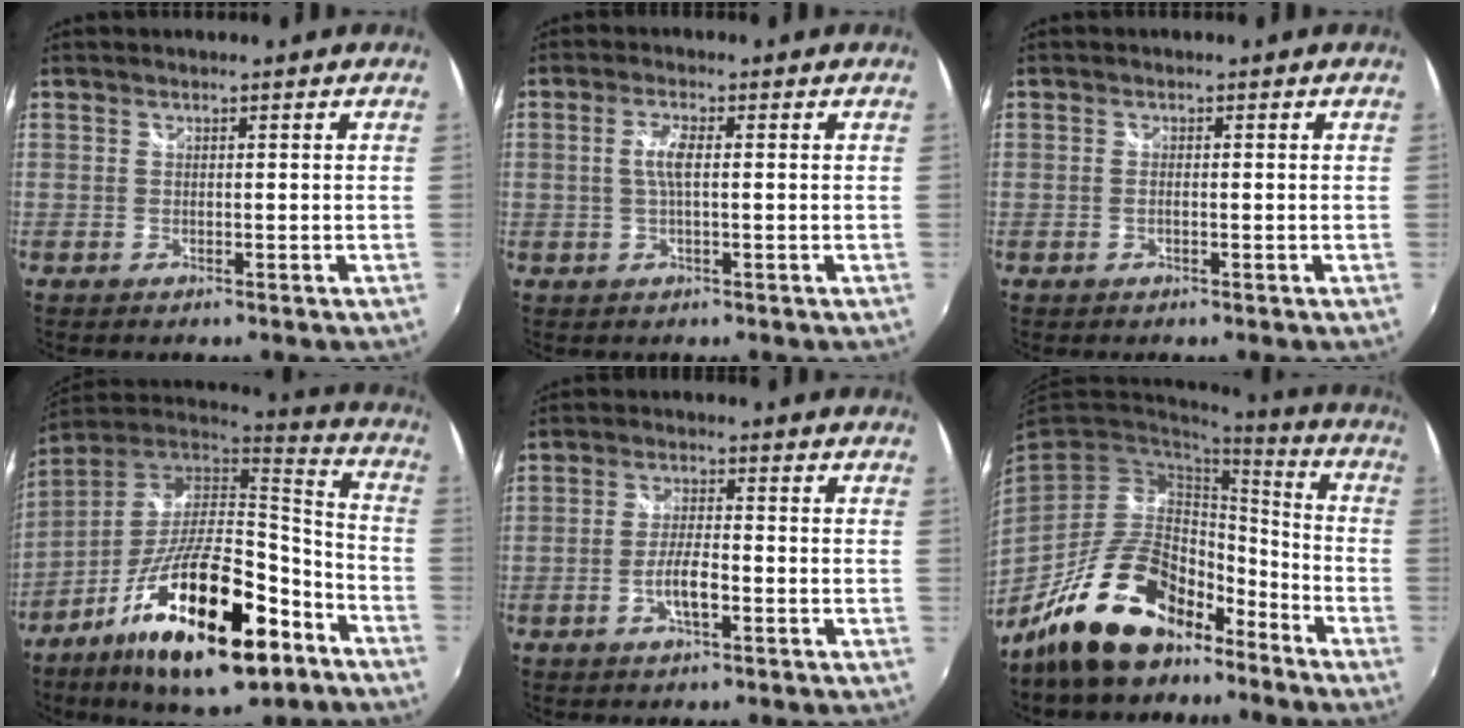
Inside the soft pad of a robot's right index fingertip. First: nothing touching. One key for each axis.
{"total": 3.4, "fx": 0.2, "fy": 0.6, "fz": 3.3, "tx": -0.067, "ty": 0.006, "tz": 0.006}
{"total": 0.7, "fx": -0.3, "fy": 0.3, "fz": 0.6, "tx": -0.015, "ty": 0.001, "tz": -0.005}
{"total": 27.0, "fx": -14.2, "fy": 9.7, "fz": 20.8, "tx": -0.361, "ty": -0.019, "tz": -0.229}
{"total": 4.9, "fx": -2.1, "fy": 1.2, "fz": 4.3, "tx": -0.088, "ty": 0.002, "tz": -0.036}
{"total": 19.0, "fx": -13.7, "fy": 9.2, "fz": 9.4, "tx": -0.179, "ty": 0.033, "tz": -0.214}